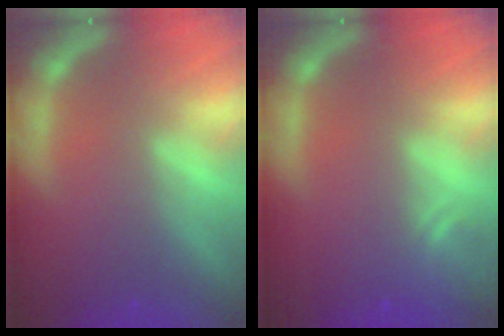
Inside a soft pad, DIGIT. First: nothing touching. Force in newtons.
{"total": 1.9}